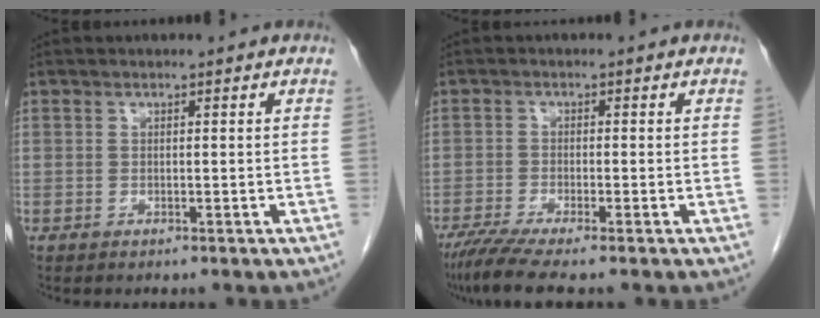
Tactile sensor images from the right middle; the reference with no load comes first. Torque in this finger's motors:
{"motor_torque": [0.99, -0.69, 0.13, 0.07]}